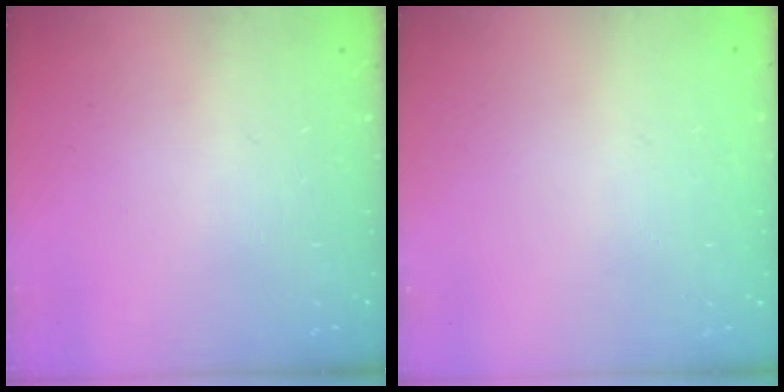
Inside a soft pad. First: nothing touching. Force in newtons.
{"total": 0.0}